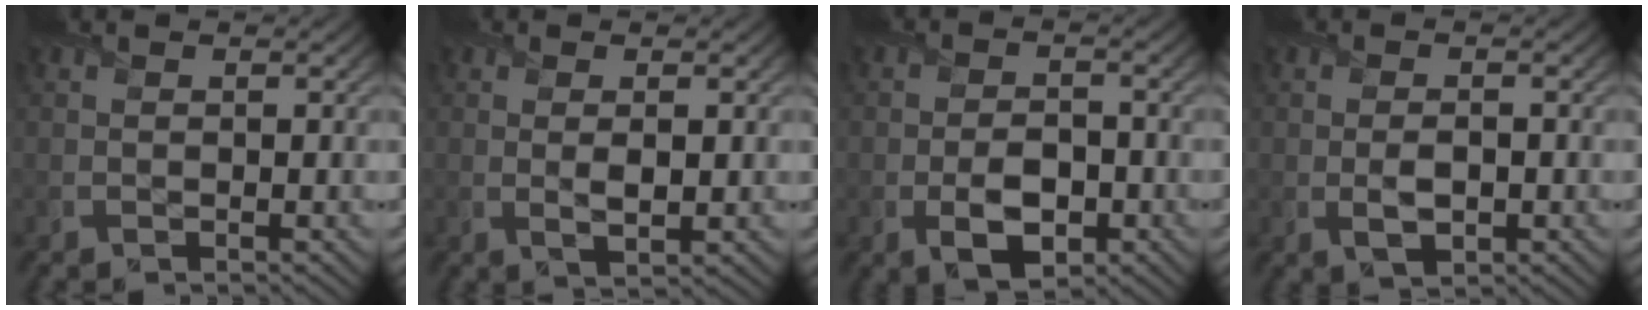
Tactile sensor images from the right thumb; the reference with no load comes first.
{"total": 2.2, "force": [0.3, 0.7, 2.1], "torque": [-0.047, -0.006, 0.007]}
{"total": 5.5, "force": [-2.0, 3.3, 3.9], "torque": [-0.072, -0.010, -0.035]}
{"total": 2.9, "force": [-0.6, 1.6, 2.4], "torque": [-0.047, -0.009, -0.006]}